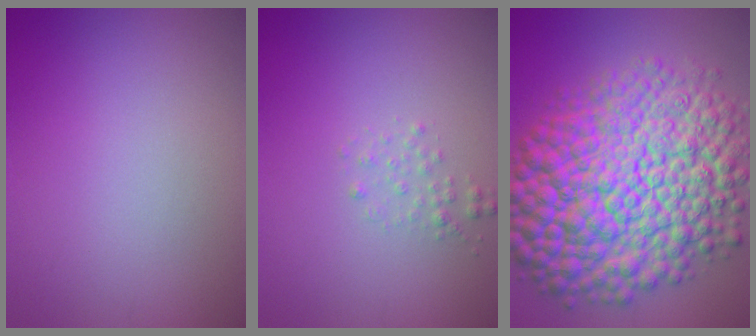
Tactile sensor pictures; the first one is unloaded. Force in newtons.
{"total": 1.0, "press": 1.0, "slide": 0.0}
{"total": 15.9, "press": 15.9, "slide": 0.1}